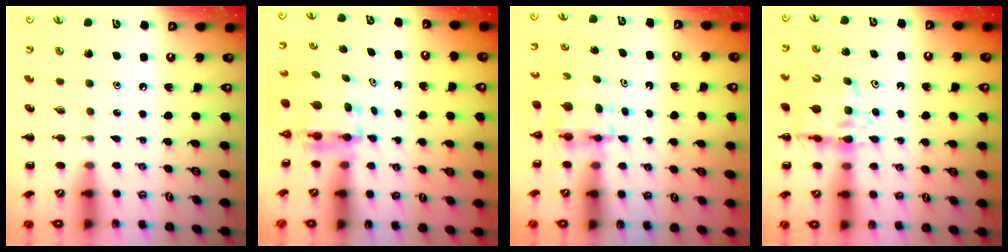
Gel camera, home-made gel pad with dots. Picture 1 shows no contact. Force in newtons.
{"total": 5.2, "press": 5.1, "slide": 0.8}
{"total": 3.9, "press": 3.9, "slide": 0.3}
{"total": 12.1, "press": 11.6, "slide": 3.5}